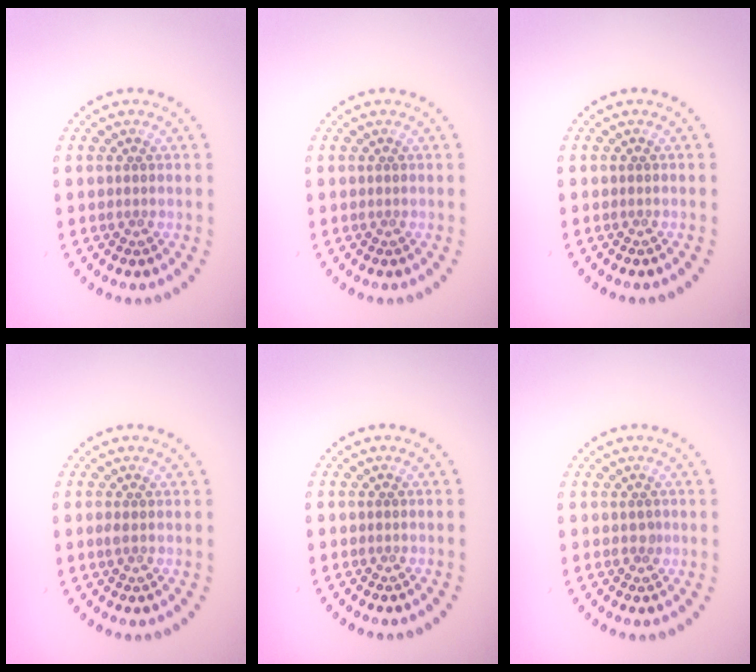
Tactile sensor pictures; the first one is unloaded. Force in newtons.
{"total": 0.0}
{"total": 0.0}
{"total": 0.5, "press": 0.5, "slide": 0.2}
{"total": 0.0}
{"total": 0.6, "press": 0.5, "slide": 0.3}